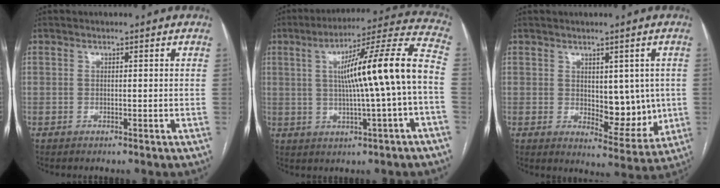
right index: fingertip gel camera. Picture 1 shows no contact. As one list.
[{"total": 15.9, "force": [0.0, -0.3, 15.9], "torque": [-0.239, 0.026, -0.001]}, {"total": 7.8, "force": [0.2, 3.9, 6.8], "torque": [-0.074, -0.006, 0.017]}]